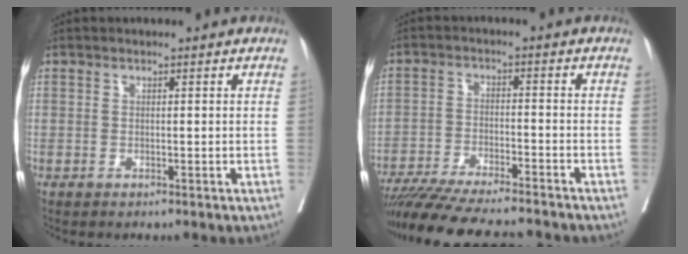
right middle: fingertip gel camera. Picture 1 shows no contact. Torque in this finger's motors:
{"motor_torque": [1.02, -1.11, 0.28, 0.08]}